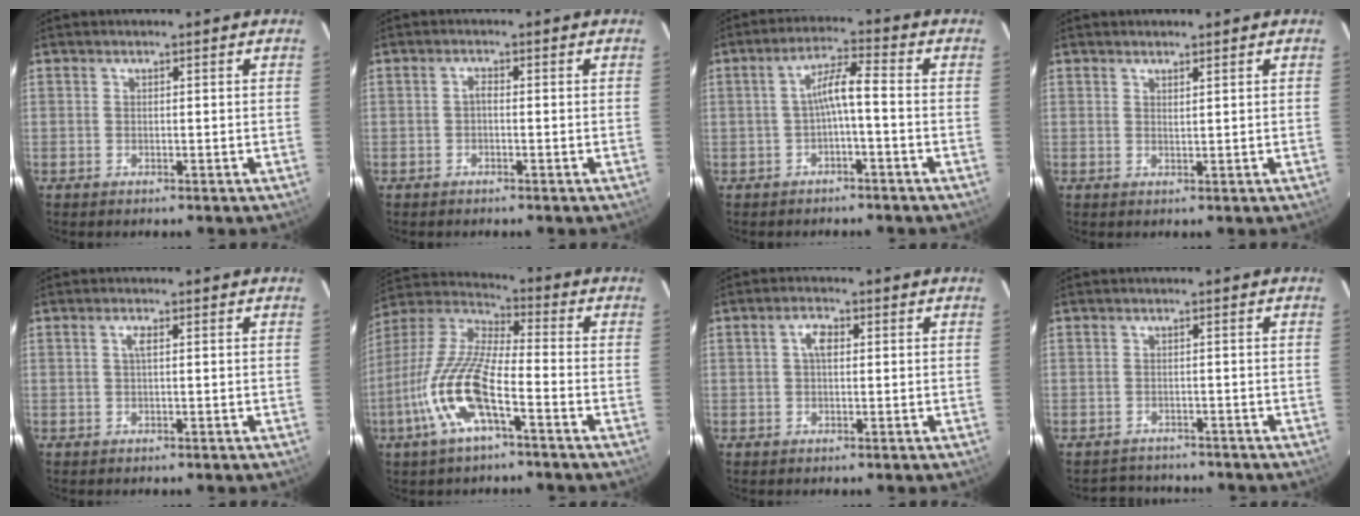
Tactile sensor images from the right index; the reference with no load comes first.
{"total": 1.0, "force": [-0.5, 0.4, 0.8], "torque": [-0.014, 0.006, -0.011]}
{"total": 4.8, "force": [-1.5, 0.3, 4.6], "torque": [-0.093, 0.012, -0.024]}
{"total": 1.1, "force": [1.0, -0.1, 0.6], "torque": [-0.012, -0.003, 0.015]}
{"total": 1.3, "force": [0.2, 0.0, 1.3], "torque": [-0.024, 0.003, 0.002]}
{"total": 15.0, "force": [-6.4, 3.5, 13.1], "torque": [-0.279, -0.009, -0.132]}
{"total": 2.7, "force": [0.5, 1.4, 2.3], "torque": [-0.045, 0.010, 0.008]}
{"total": 4.8, "force": [-4.5, 1.6, 0.3], "torque": [-0.013, 0.006, -0.065]}